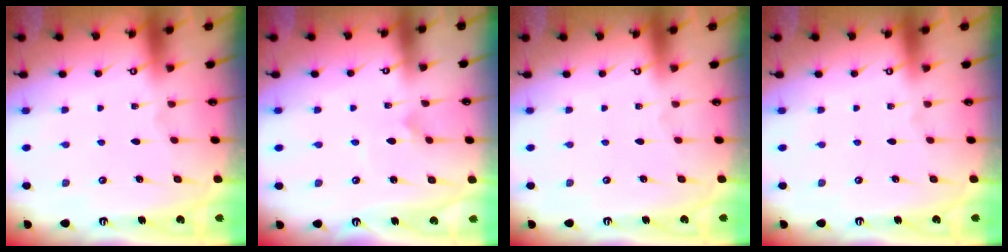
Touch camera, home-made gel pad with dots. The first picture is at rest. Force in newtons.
{"total": 2.1, "press": 2.1, "slide": 0.1}
{"total": 0.0}
{"total": 0.0}